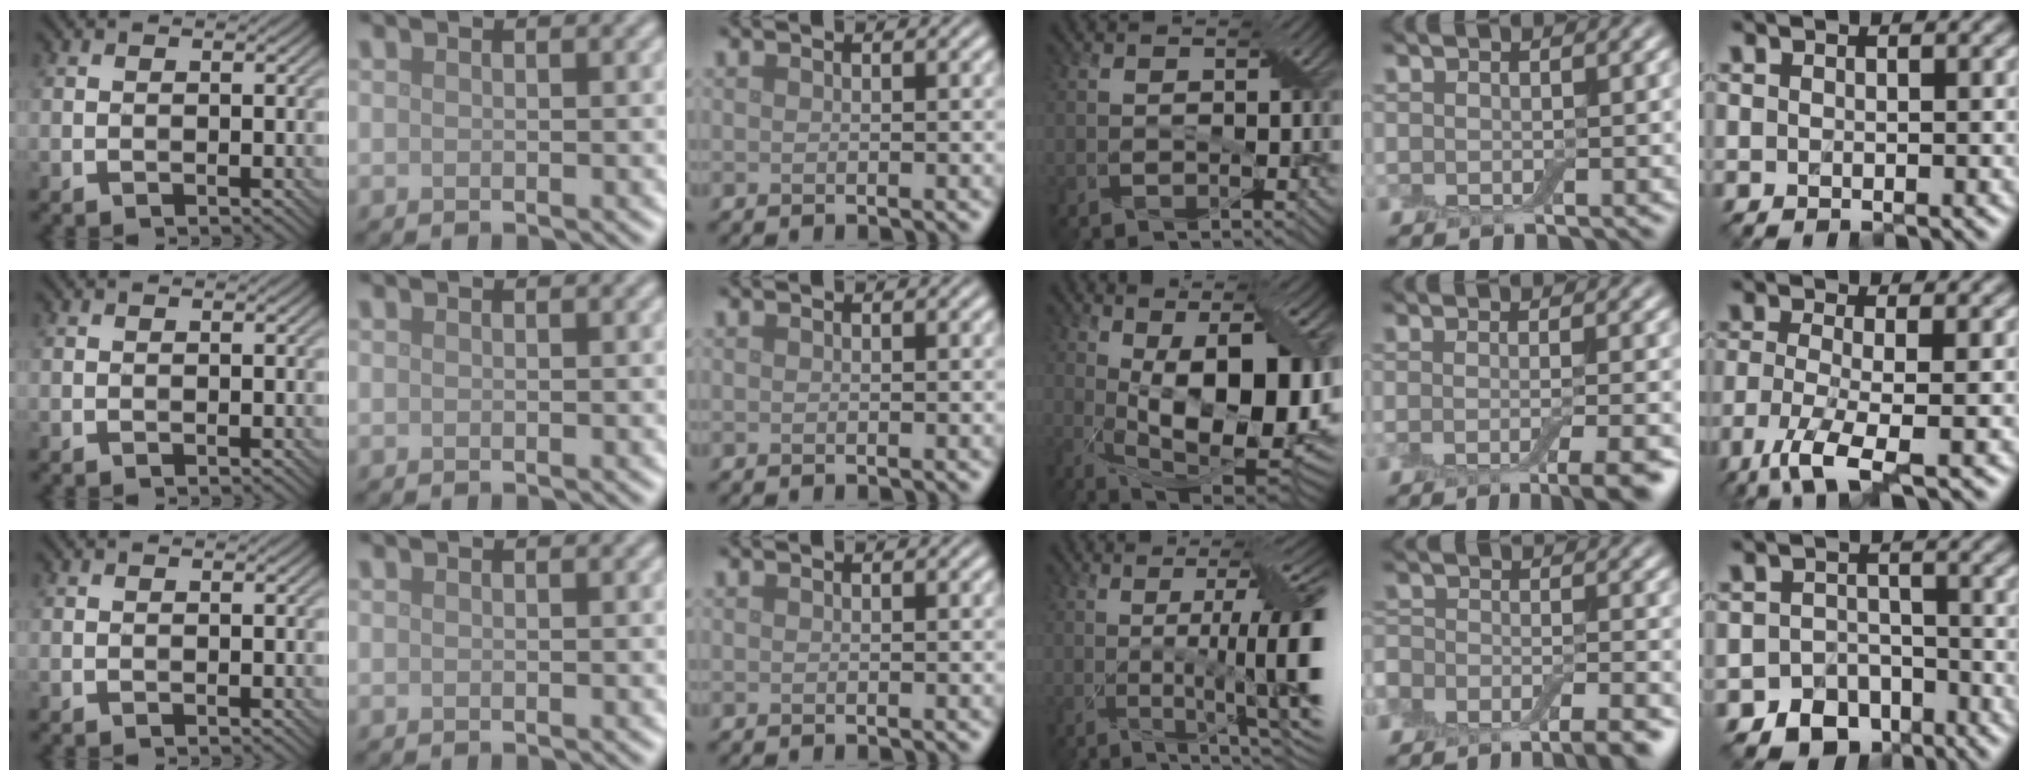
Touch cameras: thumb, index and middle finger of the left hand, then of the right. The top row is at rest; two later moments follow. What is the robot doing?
{"motion": "insert", "object": "drawer"}